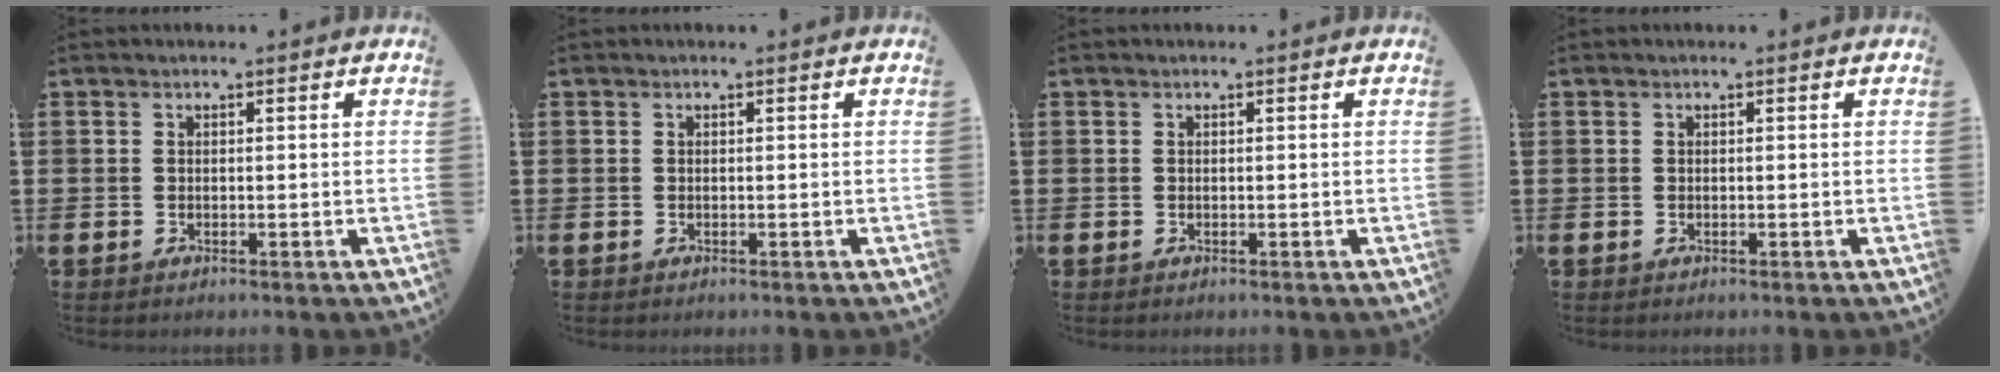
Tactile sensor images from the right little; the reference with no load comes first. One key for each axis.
{"total": 0.0}
{"total": 0.0}
{"total": 0.0}